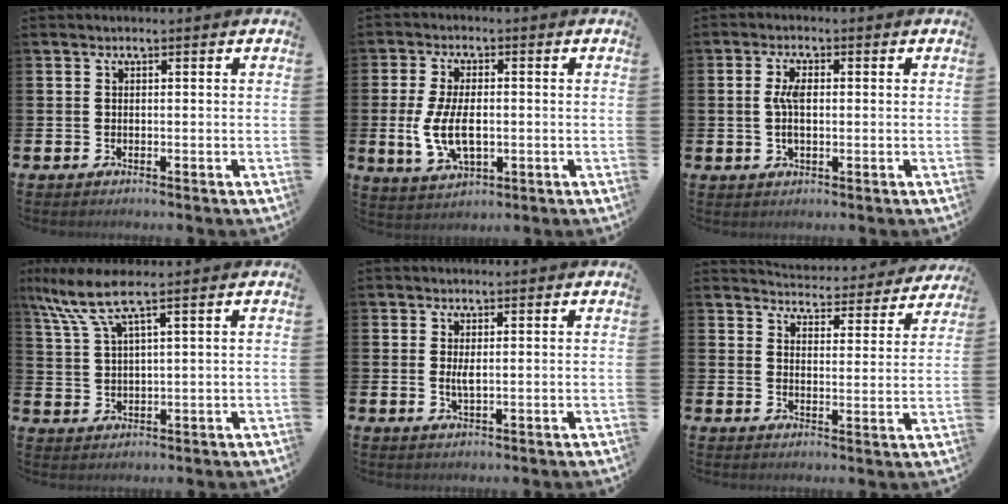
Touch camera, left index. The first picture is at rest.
{"total": 7.1, "force": [-0.5, 3.7, 6.0], "torque": [-0.118, -0.002, -0.012]}
{"total": 3.3, "force": [0.3, 1.5, 2.9], "torque": [-0.056, 0.005, 0.002]}
{"total": 7.4, "force": [5.2, 1.3, 5.2], "torque": [-0.121, -0.006, 0.091]}
{"total": 1.6, "force": [0.6, 0.3, 1.4], "torque": [-0.022, -0.002, 0.009]}
{"total": 4.5, "force": [4.5, 0.6, 0.4], "torque": [-0.021, -0.038, 0.075]}